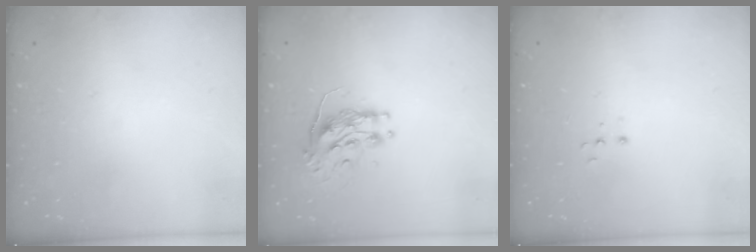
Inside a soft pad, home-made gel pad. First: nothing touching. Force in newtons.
{"total": 9.2, "press": 9.2, "slide": 0.6}
{"total": 3.5, "press": 3.4, "slide": 0.8}